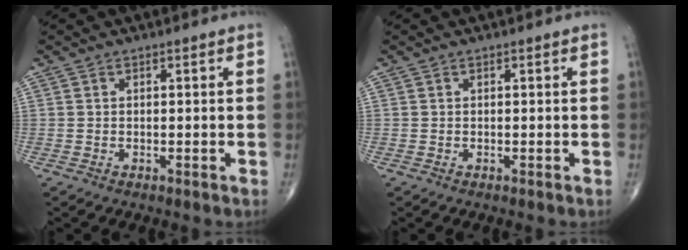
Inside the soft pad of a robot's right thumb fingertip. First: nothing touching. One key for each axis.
{"total": 0.0}